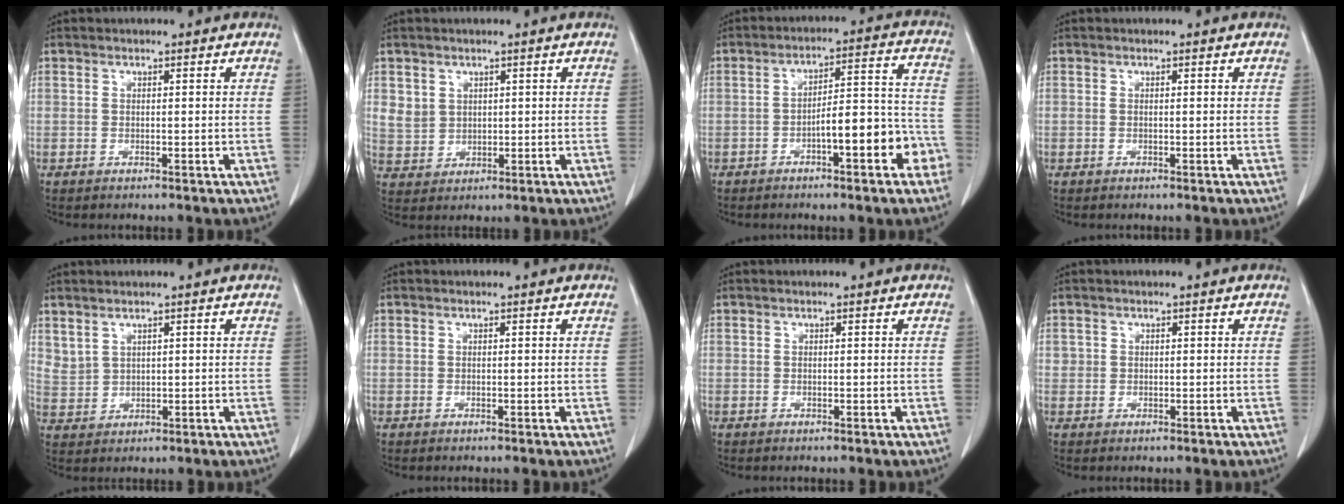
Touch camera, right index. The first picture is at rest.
{"total": 4.1, "force": [1.7, 3.7, 0.7], "torque": [-0.012, 0.005, 0.044]}
{"total": 10.2, "force": [-4.5, 2.4, 8.9], "torque": [-0.116, 0.040, -0.062]}
{"total": 0.0}
{"total": 3.0, "force": [2.3, 1.8, 0.7], "torque": [-0.013, 0.000, 0.056]}
{"total": 0.0}
{"total": 0.0}
{"total": 1.1, "force": [0.2, 1.1, 0.1], "torque": [0.012, 0.005, 0.002]}